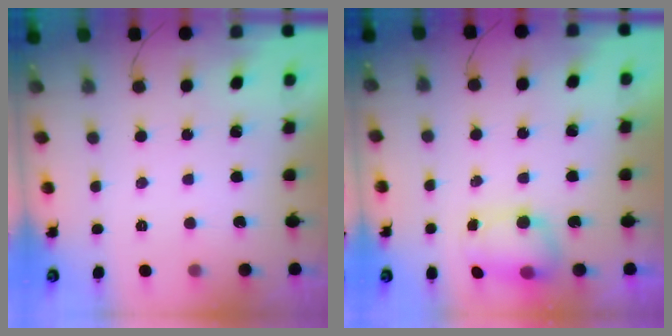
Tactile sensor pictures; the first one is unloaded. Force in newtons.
{"total": 7.2, "press": 7.1, "slide": 0.8}